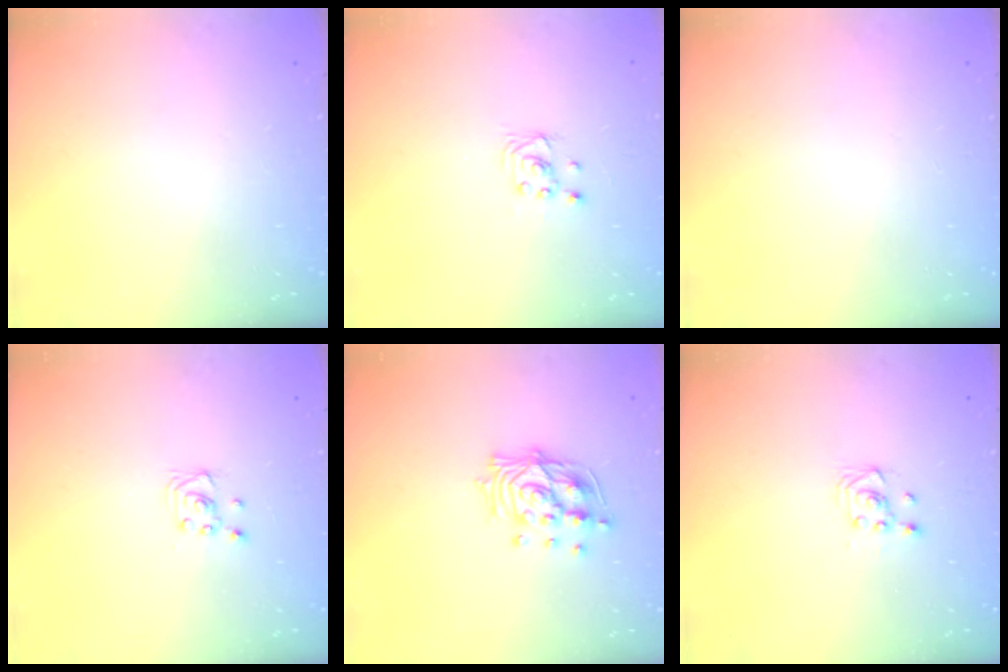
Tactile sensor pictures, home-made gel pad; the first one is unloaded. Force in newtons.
{"total": 1.6, "press": 1.6, "slide": 0.0}
{"total": 0.0}
{"total": 2.3, "press": 2.3, "slide": 0.2}
{"total": 12.7, "press": 12.7, "slide": 1.3}
{"total": 2.6, "press": 2.4, "slide": 1.0}